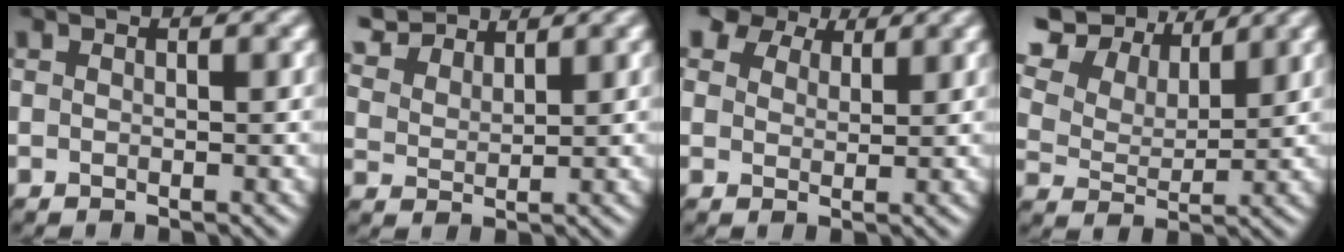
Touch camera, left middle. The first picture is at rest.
{"total": 6.0, "force": [5.2, 2.2, 2.0], "torque": [-0.067, 0.009, 0.101]}
{"total": 6.3, "force": [5.0, 3.2, 2.2], "torque": [-0.061, 0.000, 0.086]}
{"total": 11.6, "force": [8.1, 6.2, 5.6], "torque": [-0.136, 0.030, 0.136]}